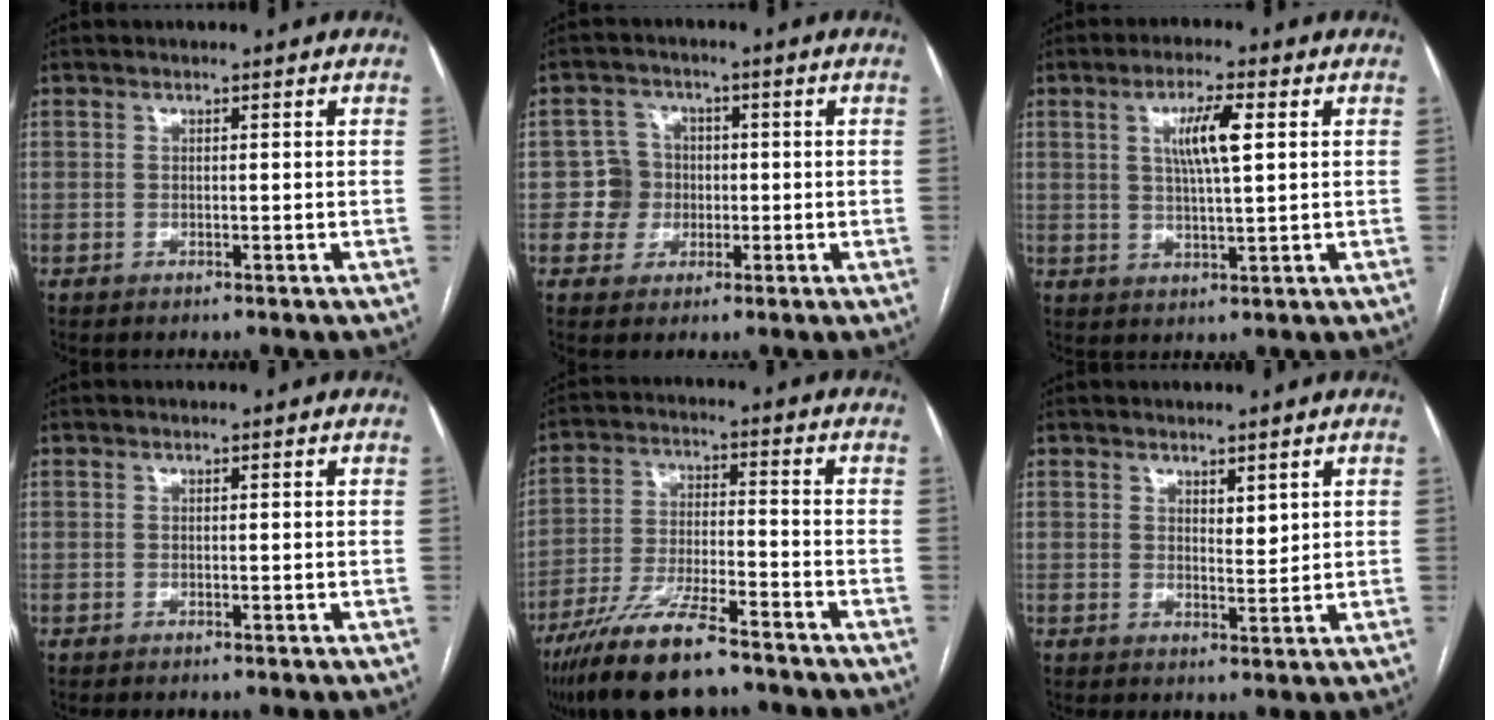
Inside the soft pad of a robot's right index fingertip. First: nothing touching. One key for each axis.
{"total": 4.7, "fx": -0.5, "fy": 4.7, "fz": 0.4, "tx": 0.000, "ty": 0.020, "tz": -0.006}
{"total": 6.4, "fx": 1.9, "fy": 0.8, "fz": 6.1, "tx": -0.113, "ty": 0.005, "tz": 0.034}
{"total": 0.0}
{"total": 13.4, "fx": -10.2, "fy": 2.4, "fz": 8.4, "tx": -0.164, "ty": -0.025, "tz": -0.180}
{"total": 2.2, "fx": 1.4, "fy": 0.8, "fz": 1.5, "tx": -0.024, "ty": -0.008, "tz": 0.028}